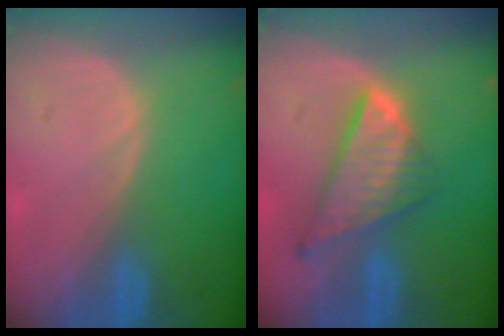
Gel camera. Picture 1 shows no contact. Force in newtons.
{"total": 8.8, "press": 7.5, "slide": 4.5}